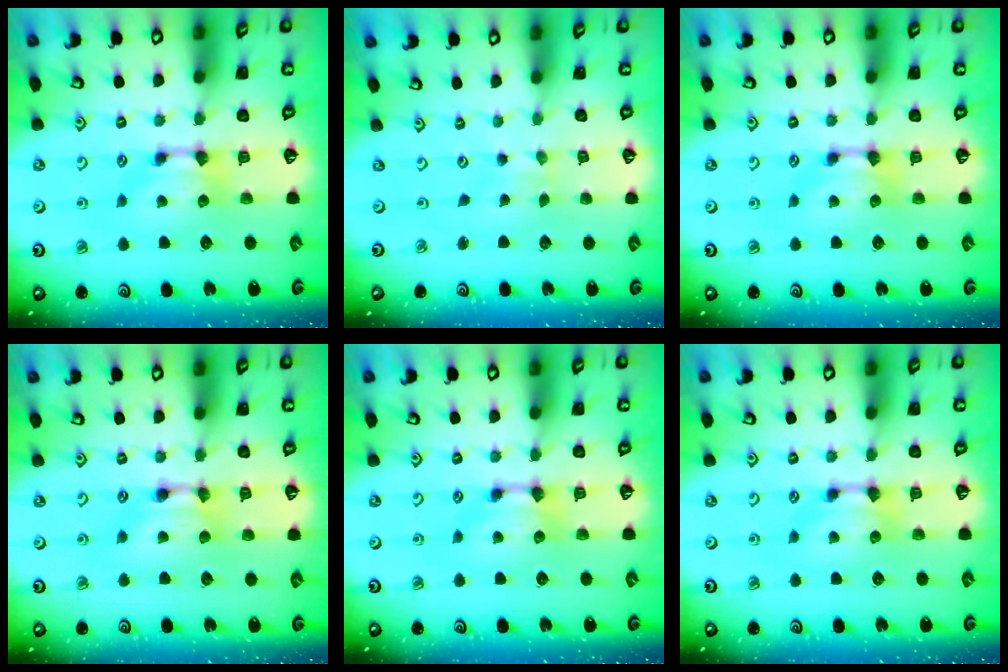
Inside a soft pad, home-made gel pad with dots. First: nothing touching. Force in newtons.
{"total": 3.2, "press": 3.2, "slide": 0.0}
{"total": 0.0}
{"total": 1.6, "press": 1.6, "slide": 0.2}
{"total": 0.0}
{"total": 0.0}